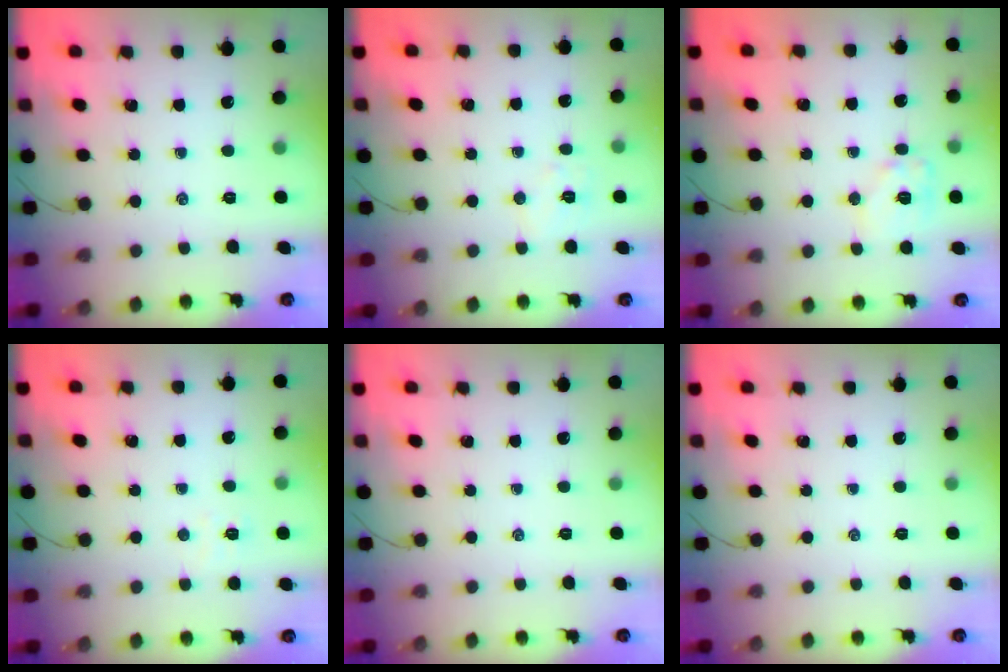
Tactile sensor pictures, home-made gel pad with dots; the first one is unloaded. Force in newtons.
{"total": 5.6, "press": 5.5, "slide": 0.9}
{"total": 10.1, "press": 10.1, "slide": 0.6}
{"total": 3.0, "press": 2.9, "slide": 0.9}
{"total": 0.0}
{"total": 0.0}